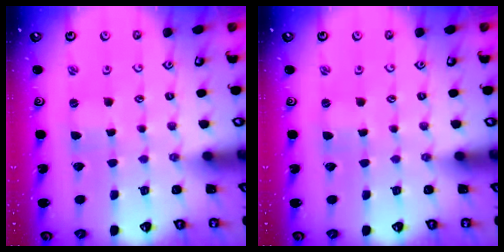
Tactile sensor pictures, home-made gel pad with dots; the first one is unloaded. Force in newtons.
{"total": 0.0}